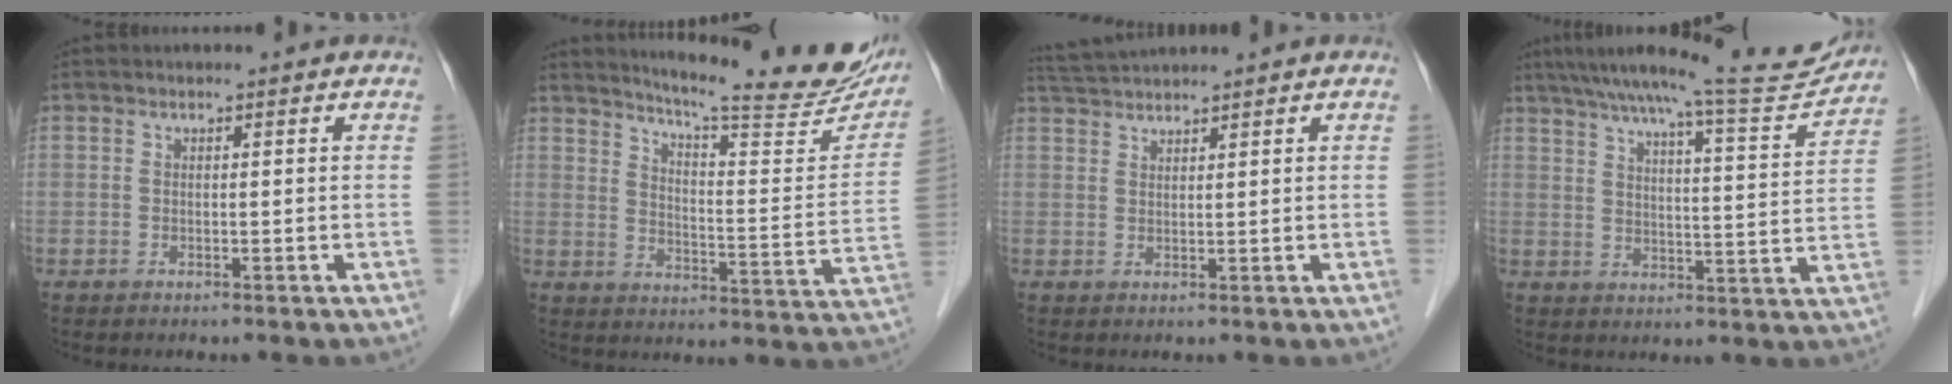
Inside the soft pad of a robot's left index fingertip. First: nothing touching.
{"total": 22.5, "force": [19.8, 2.0, 10.6], "torque": [-0.148, -0.065, 0.246]}
{"total": 3.5, "force": [3.4, -1.0, 0.5], "torque": [-0.013, 0.019, 0.069]}
{"total": 17.0, "force": [15.8, 0.2, 6.5], "torque": [-0.101, -0.022, 0.213]}